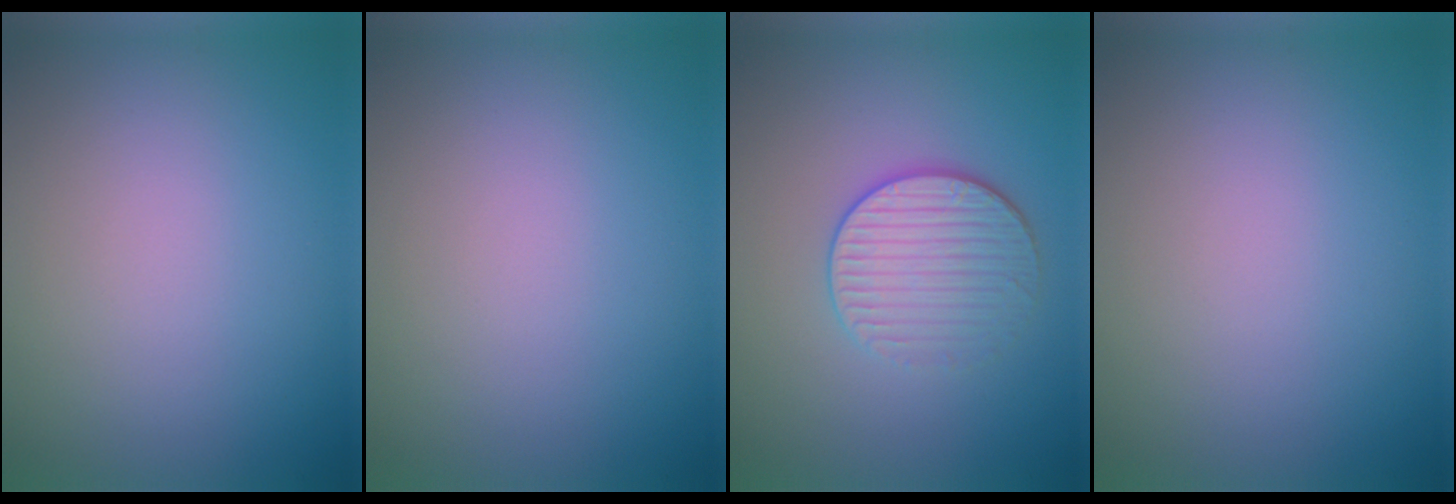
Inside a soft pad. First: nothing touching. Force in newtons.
{"total": 0.0}
{"total": 3.4, "press": 3.2, "slide": 1.2}
{"total": 0.0}